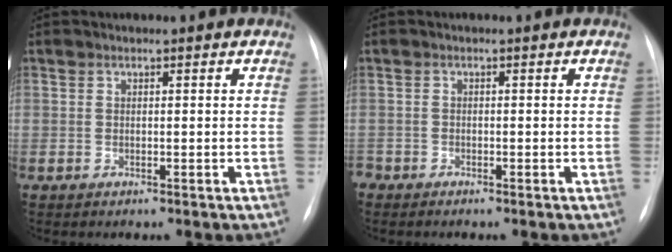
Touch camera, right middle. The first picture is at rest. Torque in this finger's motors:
{"motor_torque": [0.14, -0.15, 0.01, 0.01]}